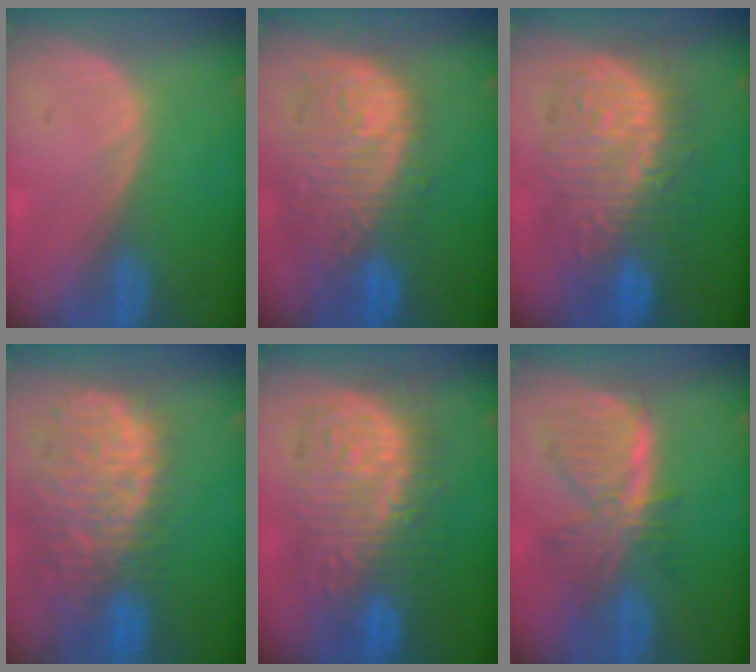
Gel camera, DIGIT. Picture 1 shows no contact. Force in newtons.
{"total": 11.9, "press": 10.5, "slide": 5.6}
{"total": 12.7, "press": 12.6, "slide": 1.4}
{"total": 13.7, "press": 11.1, "slide": 7.9}
{"total": 12.7, "press": 12.6, "slide": 1.4}
{"total": 7.8, "press": 7.0, "slide": 3.4}